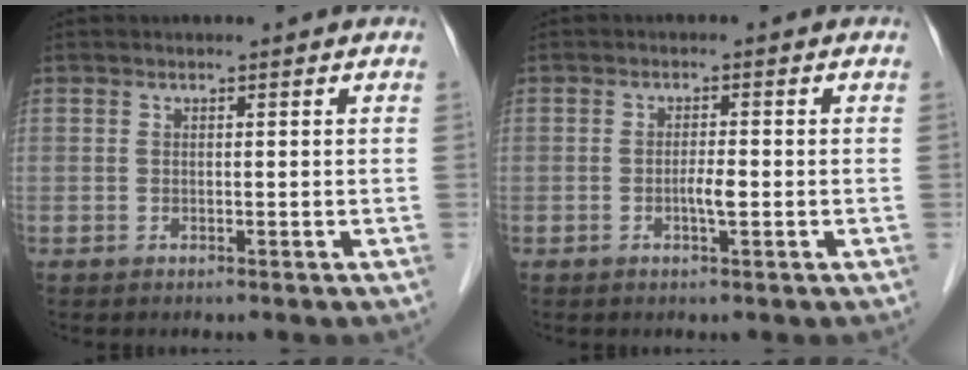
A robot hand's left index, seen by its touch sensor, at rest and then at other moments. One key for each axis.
{"total": 1.9, "fx": -0.6, "fy": 0.1, "fz": 1.7, "tx": -0.033, "ty": -0.002, "tz": -0.013}